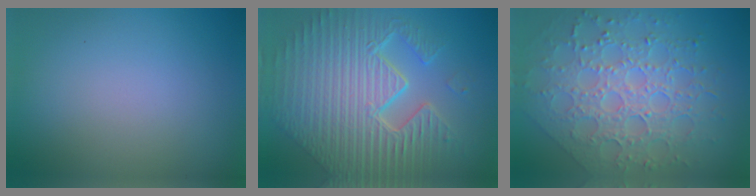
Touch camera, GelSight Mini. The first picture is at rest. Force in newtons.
{"total": 11.4, "press": 7.4, "slide": 8.7}
{"total": 8.5, "press": 6.1, "slide": 5.9}